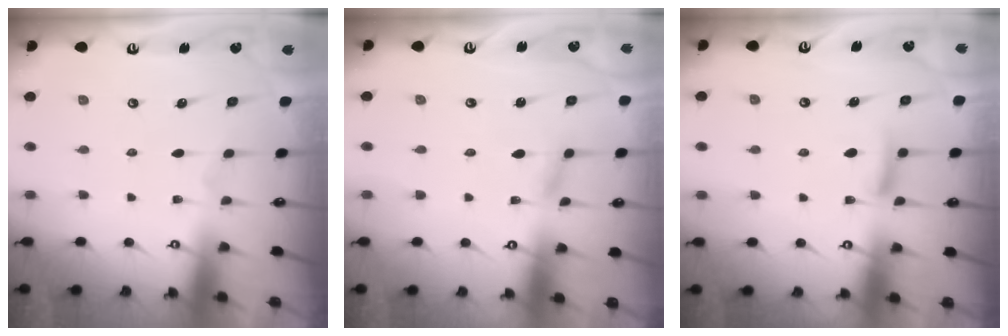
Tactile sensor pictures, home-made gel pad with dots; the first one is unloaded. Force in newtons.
{"total": 2.5, "press": 2.5, "slide": 0.2}
{"total": 6.8, "press": 6.7, "slide": 0.9}